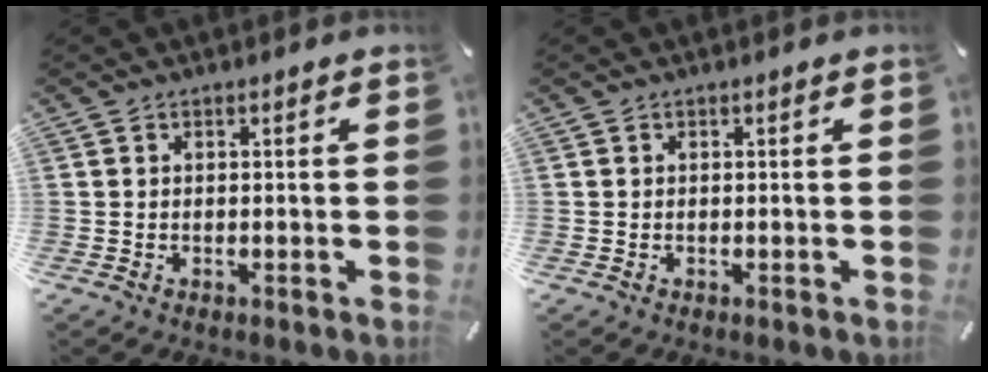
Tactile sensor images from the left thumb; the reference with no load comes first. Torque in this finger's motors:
{"motor_torque": [-0.09, 0.09, 0.00, 0.00, 0.00]}